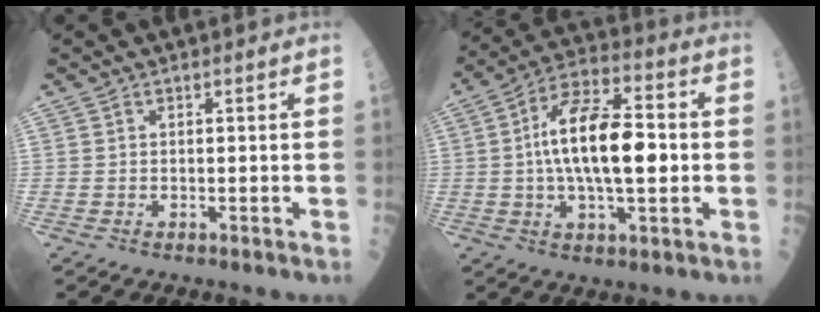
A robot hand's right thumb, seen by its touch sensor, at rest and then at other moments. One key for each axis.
{"total": 16.8, "fx": 0.2, "fy": 6.9, "fz": 15.3, "tx": -0.264, "ty": 0.022, "tz": -0.004}